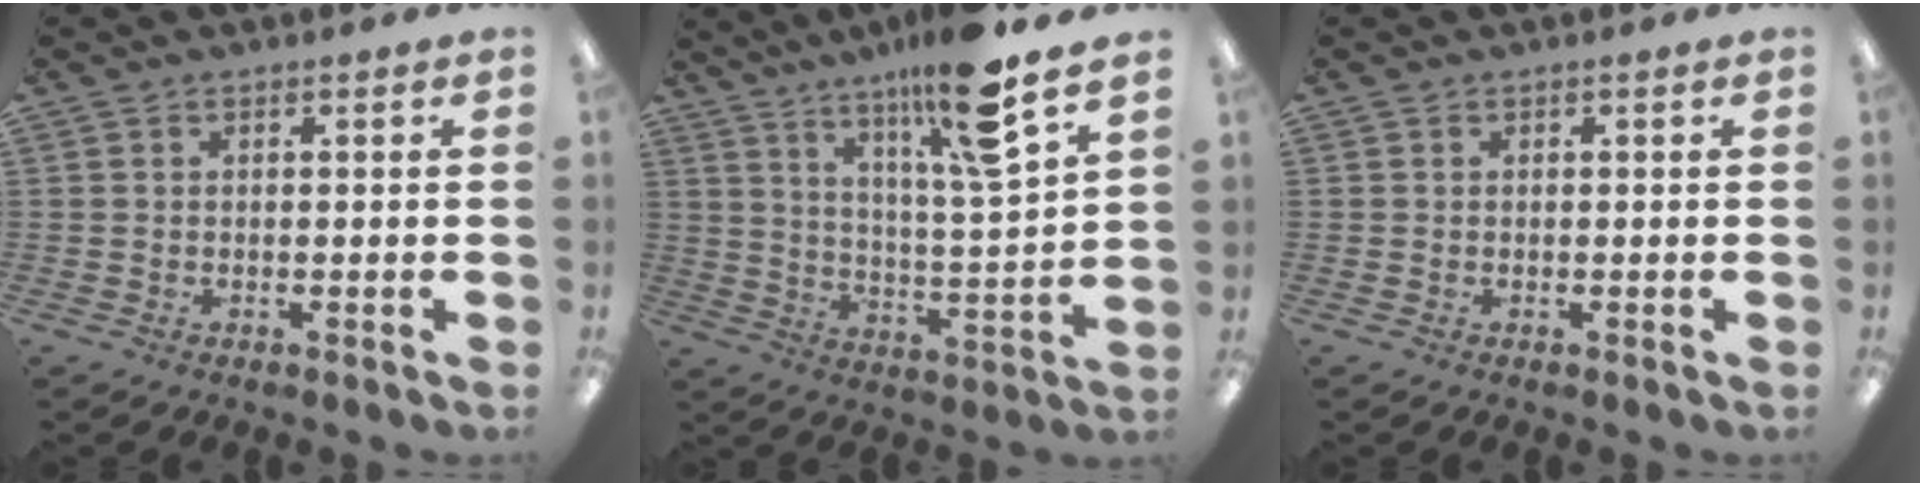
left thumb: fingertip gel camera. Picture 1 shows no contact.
{"total": 15.8, "force": [11.6, 1.0, 10.7], "torque": [-0.190, -0.059, 0.178]}
{"total": 0.0}